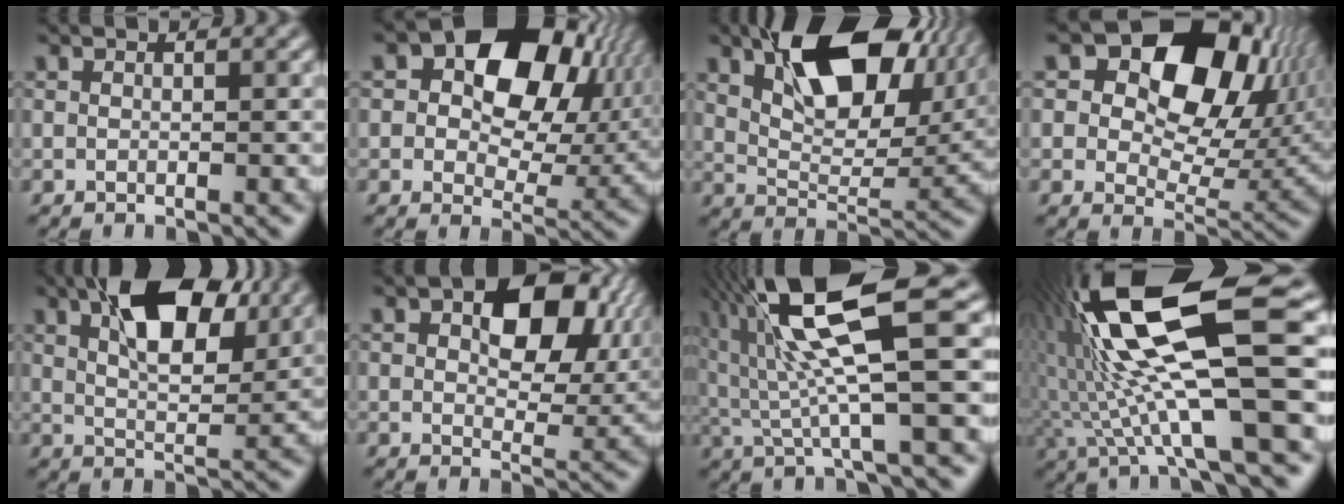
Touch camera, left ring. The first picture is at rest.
{"total": 13.4, "force": [4.0, 8.9, 9.1], "torque": [-0.116, 0.013, 0.067]}
{"total": 13.1, "force": [6.4, 6.8, 9.2], "torque": [-0.147, 0.011, 0.112]}
{"total": 13.4, "force": [5.2, 8.5, 9.0], "torque": [-0.127, 0.008, 0.088]}
{"total": 9.5, "force": [4.6, 4.1, 7.2], "torque": [-0.119, 0.019, 0.070]}
{"total": 10.3, "force": [3.8, 5.6, 7.8], "torque": [-0.110, 0.005, 0.065]}
{"total": 12.0, "force": [4.5, 2.2, 10.9], "torque": [-0.204, 0.016, 0.082]}
{"total": 15.0, "force": [3.1, 3.6, 14.3], "torque": [-0.273, 0.009, 0.058]}